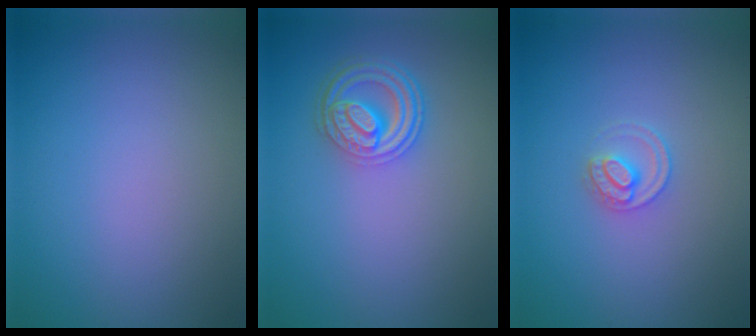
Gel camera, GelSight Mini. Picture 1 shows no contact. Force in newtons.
{"total": 4.5, "press": 3.7, "slide": 2.5}
{"total": 2.1, "press": 2.1, "slide": 0.2}